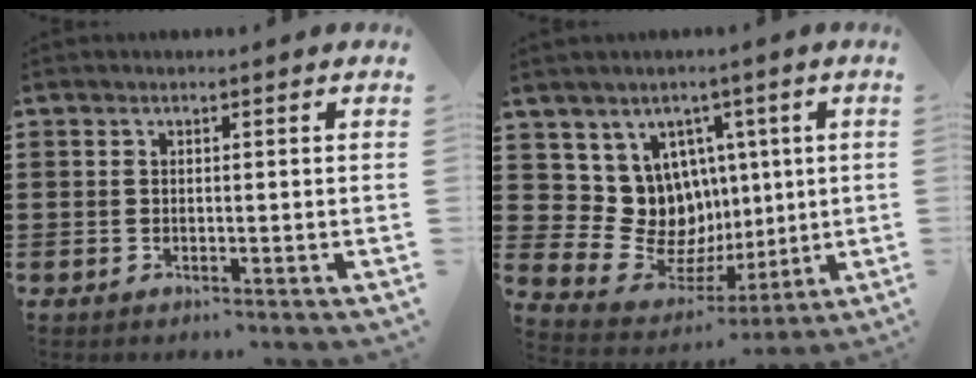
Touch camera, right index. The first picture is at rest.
{"total": 11.0, "force": [2.0, 10.4, 3.1], "torque": [-0.103, -0.039, 0.048]}